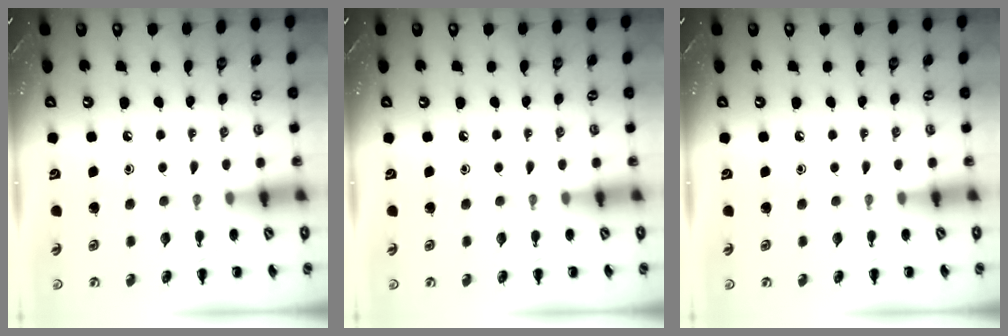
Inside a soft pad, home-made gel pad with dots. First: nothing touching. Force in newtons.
{"total": 0.0}
{"total": 0.0}